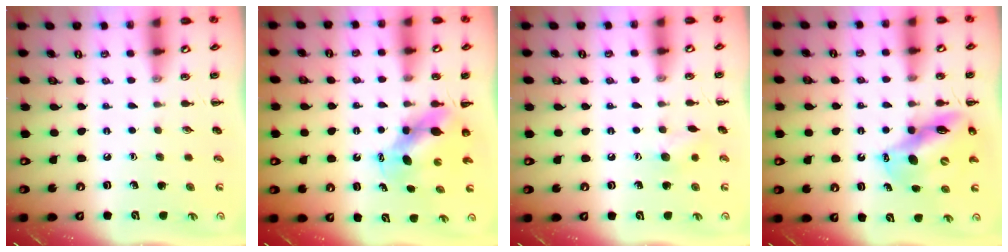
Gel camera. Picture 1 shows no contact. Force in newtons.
{"total": 7.2, "press": 7.1, "slide": 1.4}
{"total": 6.2, "press": 6.1, "slide": 0.9}
{"total": 12.0, "press": 11.7, "slide": 2.7}